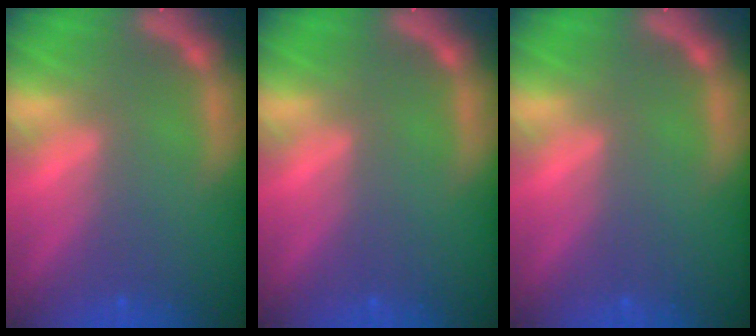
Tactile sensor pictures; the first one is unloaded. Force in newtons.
{"total": 0.0}
{"total": 0.0}